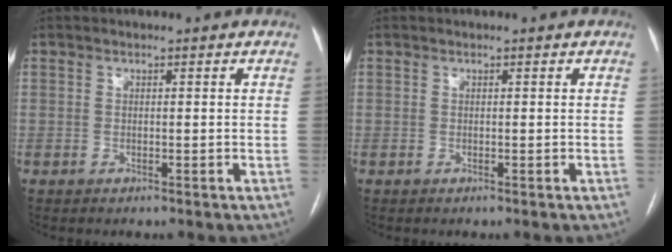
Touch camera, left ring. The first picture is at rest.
{"total": 0.0}